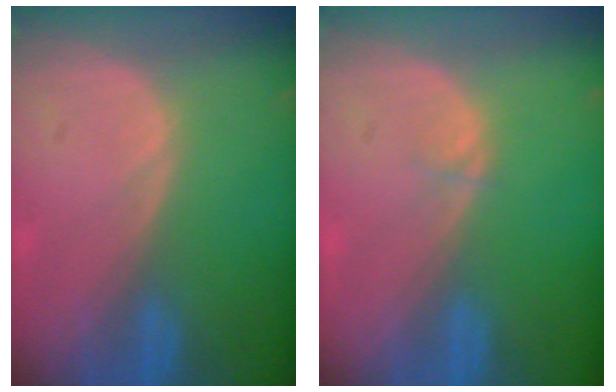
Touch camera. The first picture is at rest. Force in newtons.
{"total": 0.5, "press": 0.5, "slide": 0.1}